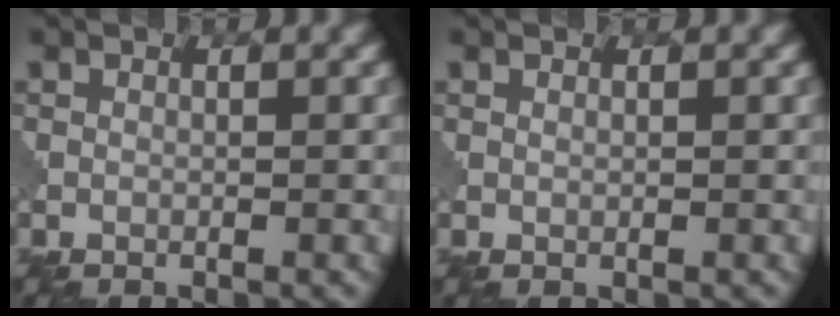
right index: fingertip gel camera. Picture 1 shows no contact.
{"total": 0.0}